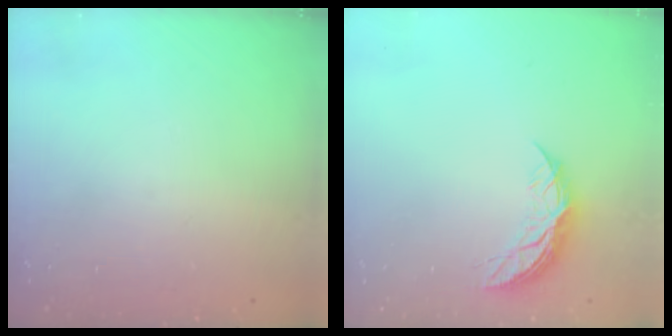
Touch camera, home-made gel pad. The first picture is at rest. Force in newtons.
{"total": 8.8, "press": 8.8, "slide": 0.5}